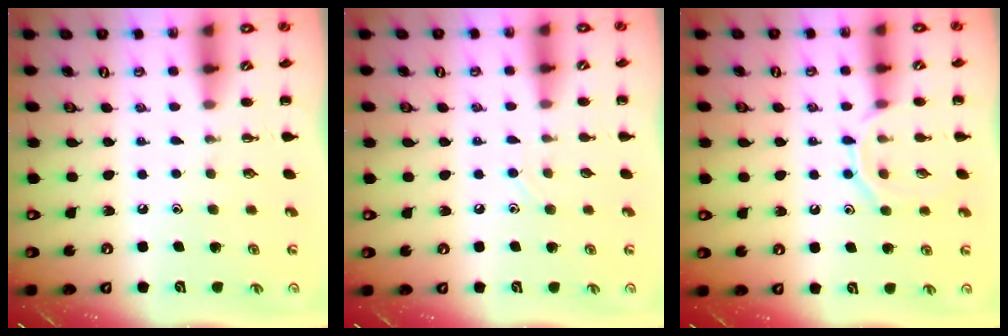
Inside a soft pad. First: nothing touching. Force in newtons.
{"total": 2.0, "press": 2.0, "slide": 0.6}
{"total": 9.0, "press": 9.0, "slide": 0.8}